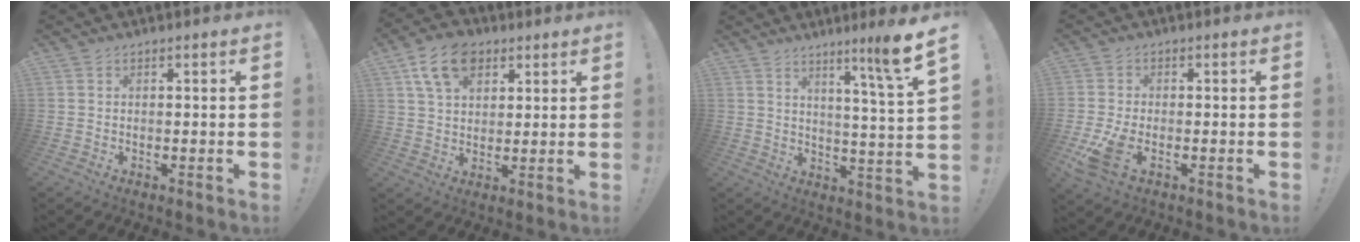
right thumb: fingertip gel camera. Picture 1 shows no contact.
{"total": 12.1, "force": [6.0, 8.0, 6.8], "torque": [-0.111, -0.011, 0.115]}
{"total": 9.9, "force": [5.6, -1.9, 7.9], "torque": [-0.113, -0.040, 0.074]}
{"total": 7.4, "force": [-2.9, 3.9, 5.6], "torque": [-0.123, -0.006, -0.048]}